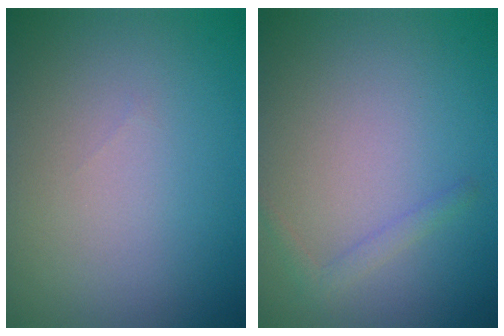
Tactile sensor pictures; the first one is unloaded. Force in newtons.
{"total": 1.1, "press": 1.1, "slide": 0.1}